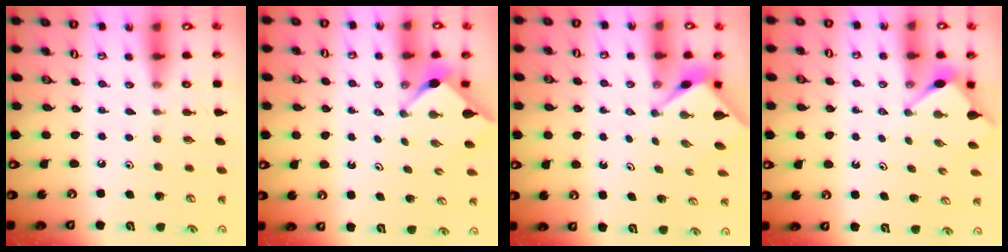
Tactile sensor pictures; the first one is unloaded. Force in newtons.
{"total": 2.6, "press": 2.5, "slide": 0.4}
{"total": 2.7, "press": 2.7, "slide": 0.0}
{"total": 3.4, "press": 3.4, "slide": 0.3}